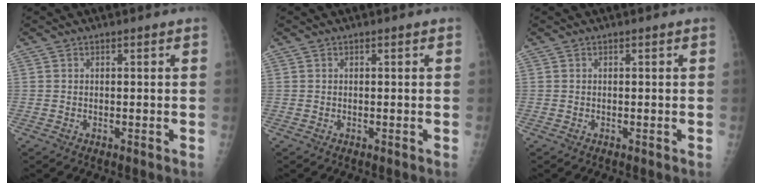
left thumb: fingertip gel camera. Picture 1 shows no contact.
{"total": 0.0}
{"total": 0.0}